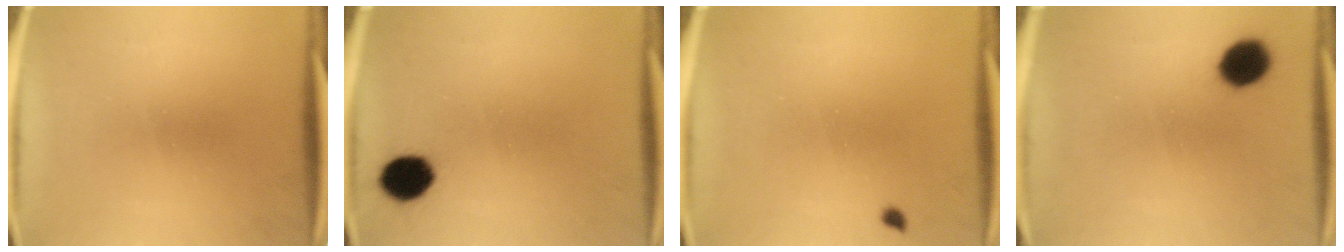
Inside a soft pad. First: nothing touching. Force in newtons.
{"total": 7.2}
{"total": 0.7}
{"total": 7.6}